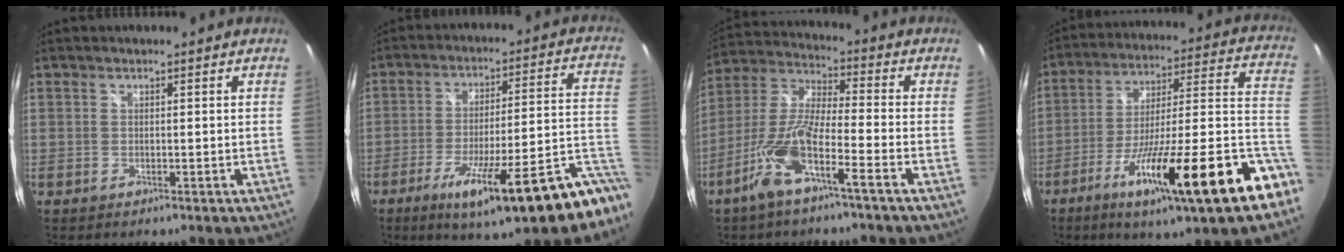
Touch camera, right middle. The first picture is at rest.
{"total": 23.6, "force": [-15.3, 2.6, 17.7], "torque": [-0.239, -0.041, -0.224]}
{"total": 11.5, "force": [-6.5, 1.4, 9.5], "torque": [-0.204, -0.004, -0.127]}
{"total": 27.3, "force": [-14.4, 3.0, 23.0], "torque": [-0.329, -0.037, -0.227]}